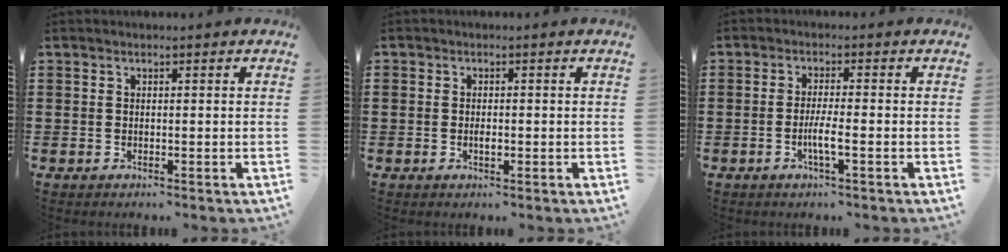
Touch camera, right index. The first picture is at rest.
{"total": 1.2, "force": [-0.4, 0.7, 1.0], "torque": [-0.018, -0.001, -0.006]}
{"total": 3.7, "force": [-1.4, 0.2, 3.4], "torque": [-0.066, -0.005, -0.028]}